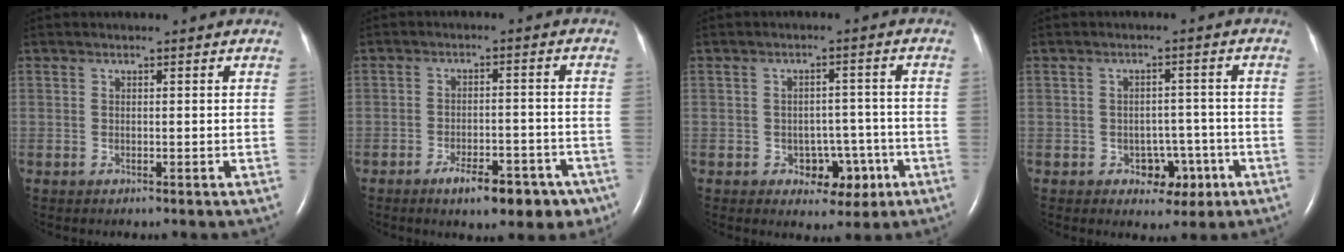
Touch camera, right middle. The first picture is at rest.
{"total": 8.9, "force": [-5.9, 3.5, 5.7], "torque": [-0.068, 0.005, -0.084]}
{"total": 5.6, "force": [-2.4, 3.9, 3.3], "torque": [-0.039, 0.018, -0.025]}
{"total": 4.8, "force": [-2.2, 3.5, 2.6], "torque": [-0.031, 0.016, -0.022]}